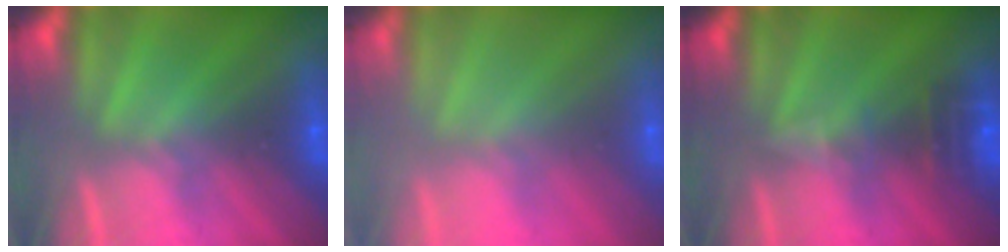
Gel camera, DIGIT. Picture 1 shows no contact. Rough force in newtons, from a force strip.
{"total": 3.0}
{"total": 2.7}